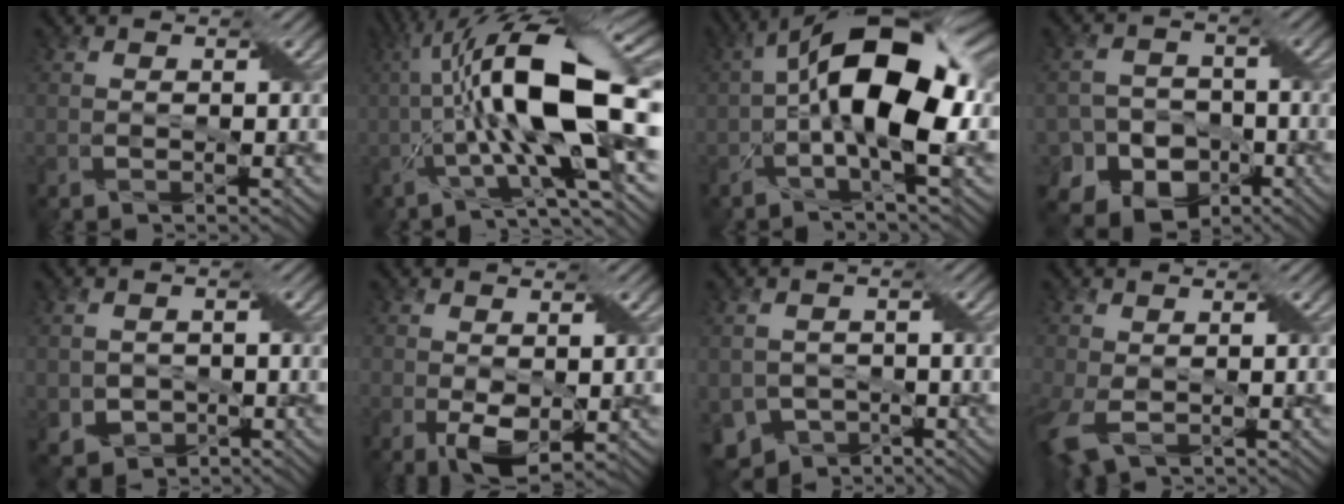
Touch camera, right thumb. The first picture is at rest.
{"total": 17.2, "force": [0.0, 5.1, 16.5], "torque": [-0.282, 0.033, -0.014]}
{"total": 14.3, "force": [0.0, 5.8, 13.1], "torque": [-0.224, 0.020, -0.011]}
{"total": 10.2, "force": [-5.6, 7.9, 3.3], "torque": [-0.062, -0.020, -0.105]}
{"total": 3.4, "force": [-1.0, 2.9, 1.5], "torque": [-0.042, -0.014, -0.015]}
{"total": 4.0, "force": [-0.2, 1.9, 3.5], "torque": [-0.073, -0.008, 0.001]}
{"total": 5.7, "force": [-3.0, 4.3, 2.4], "torque": [-0.053, -0.012, -0.053]}
{"total": 5.0, "force": [-1.3, 2.8, 3.9], "torque": [-0.109, -0.014, -0.022]}